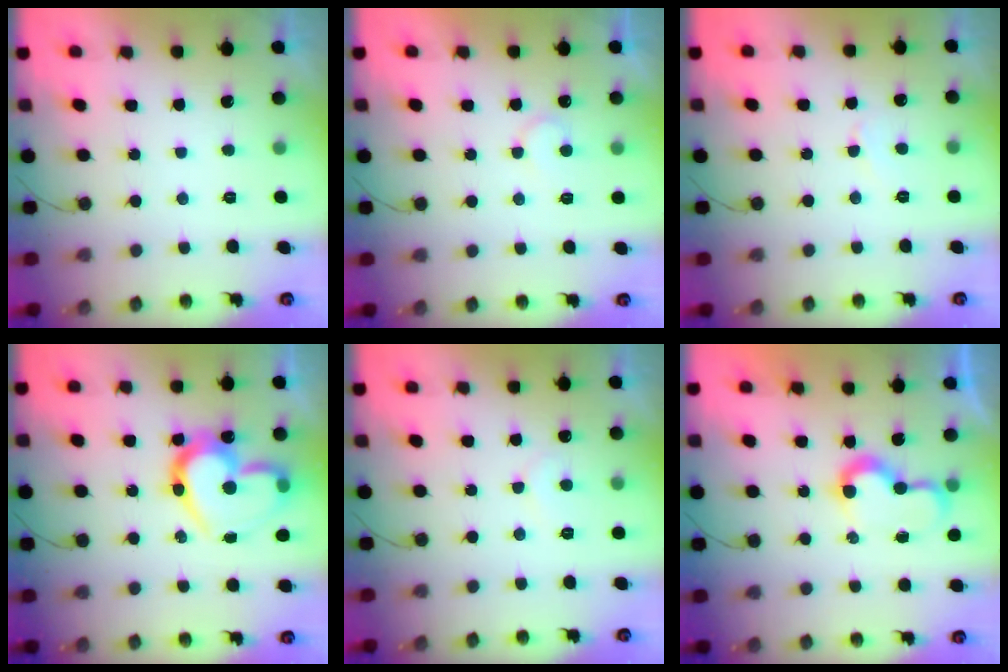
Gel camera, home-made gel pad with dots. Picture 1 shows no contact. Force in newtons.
{"total": 7.1, "press": 7.1, "slide": 0.6}
{"total": 3.7, "press": 3.6, "slide": 0.4}
{"total": 19.8, "press": 19.7, "slide": 1.7}
{"total": 5.1, "press": 5.1, "slide": 0.5}
{"total": 7.5, "press": 7.5, "slide": 0.4}